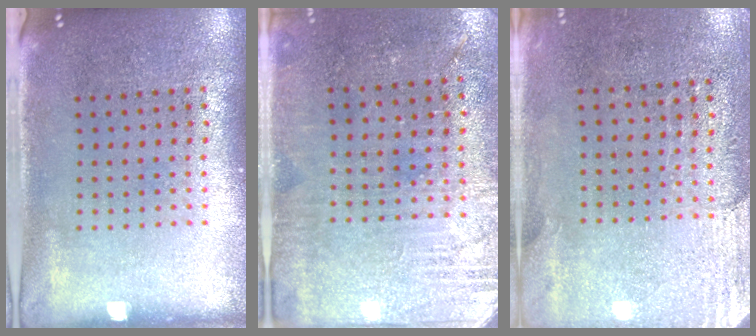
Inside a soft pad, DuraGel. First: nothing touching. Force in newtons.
{"total": 2.9, "press": 2.8, "slide": 0.9}
{"total": 2.6, "press": 2.3, "slide": 1.2}